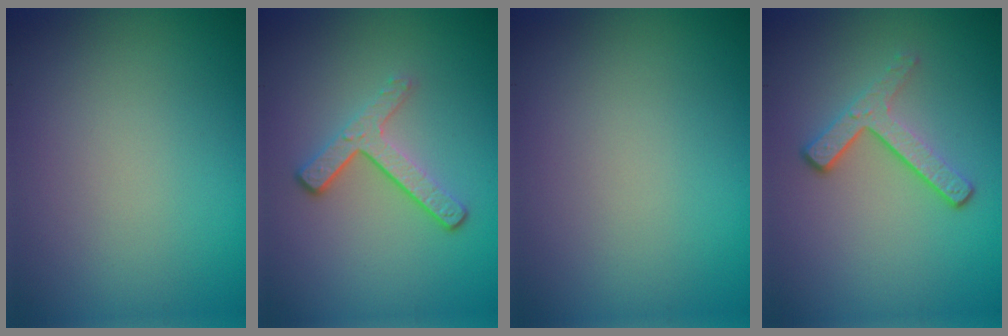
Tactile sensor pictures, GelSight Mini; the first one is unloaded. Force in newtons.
{"total": 3.4, "press": 2.3, "slide": 2.5}
{"total": 0.0}
{"total": 3.1, "press": 2.3, "slide": 2.1}